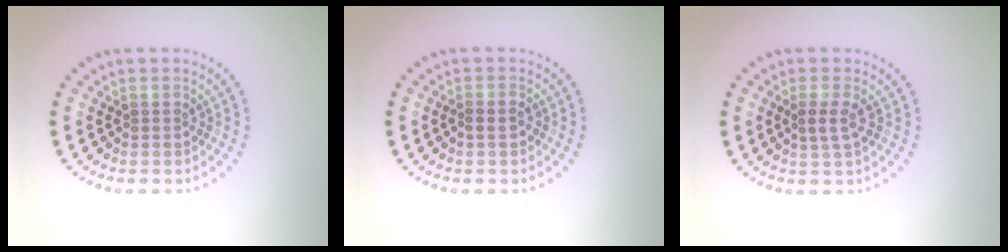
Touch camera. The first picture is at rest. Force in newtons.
{"total": 0.8, "press": 0.7, "slide": 0.4}
{"total": 1.7, "press": 1.6, "slide": 0.6}